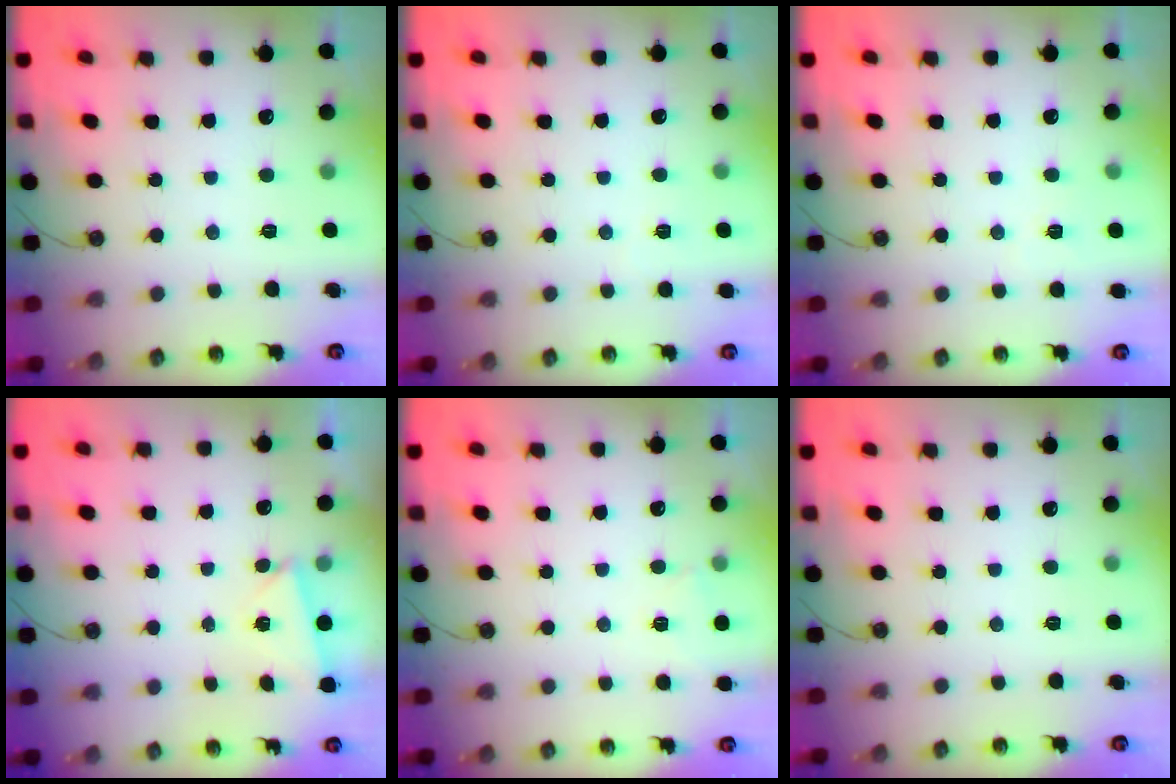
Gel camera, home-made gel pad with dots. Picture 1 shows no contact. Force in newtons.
{"total": 1.5, "press": 1.5, "slide": 0.2}
{"total": 2.7, "press": 2.5, "slide": 1.0}
{"total": 2.2, "press": 2.2, "slide": 0.2}
{"total": 3.9, "press": 2.8, "slide": 2.8}
{"total": 0.0}